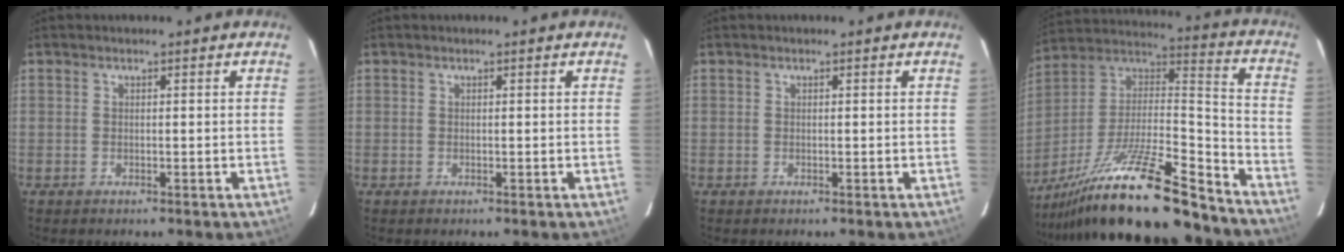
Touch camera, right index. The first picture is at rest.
{"total": 0.0}
{"total": 0.0}
{"total": 25.5, "force": [-20.1, 3.2, 15.3], "torque": [-0.268, -0.004, -0.353]}